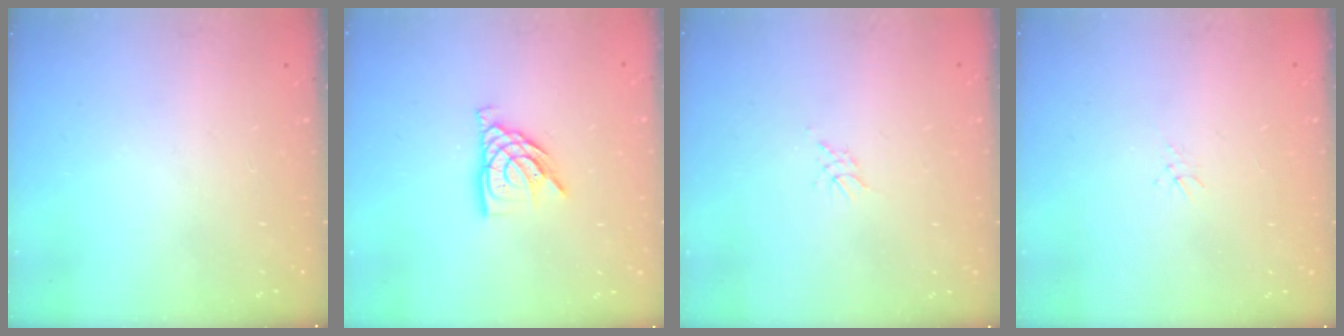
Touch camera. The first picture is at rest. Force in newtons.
{"total": 9.1, "press": 9.1, "slide": 0.8}
{"total": 2.1, "press": 2.1, "slide": 0.5}
{"total": 1.2, "press": 1.1, "slide": 0.3}